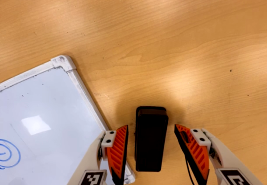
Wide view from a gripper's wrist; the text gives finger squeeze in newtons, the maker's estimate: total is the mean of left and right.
{"total": 0.0}